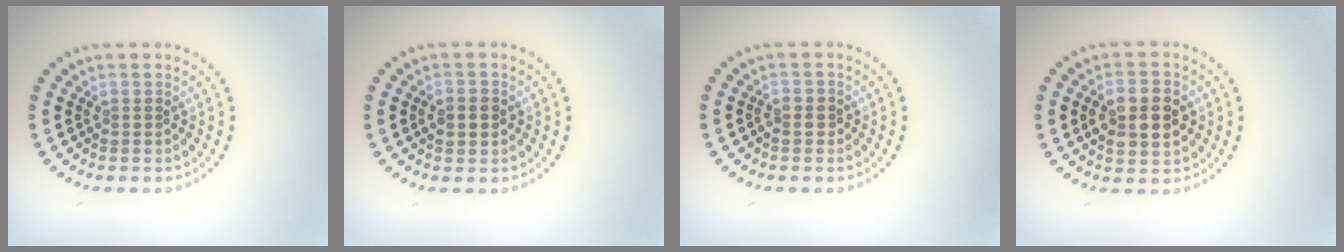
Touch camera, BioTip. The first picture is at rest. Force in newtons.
{"total": 2.1, "press": 2.1, "slide": 0.3}
{"total": 1.0, "press": 0.9, "slide": 0.4}
{"total": 5.0, "press": 5.0, "slide": 0.2}